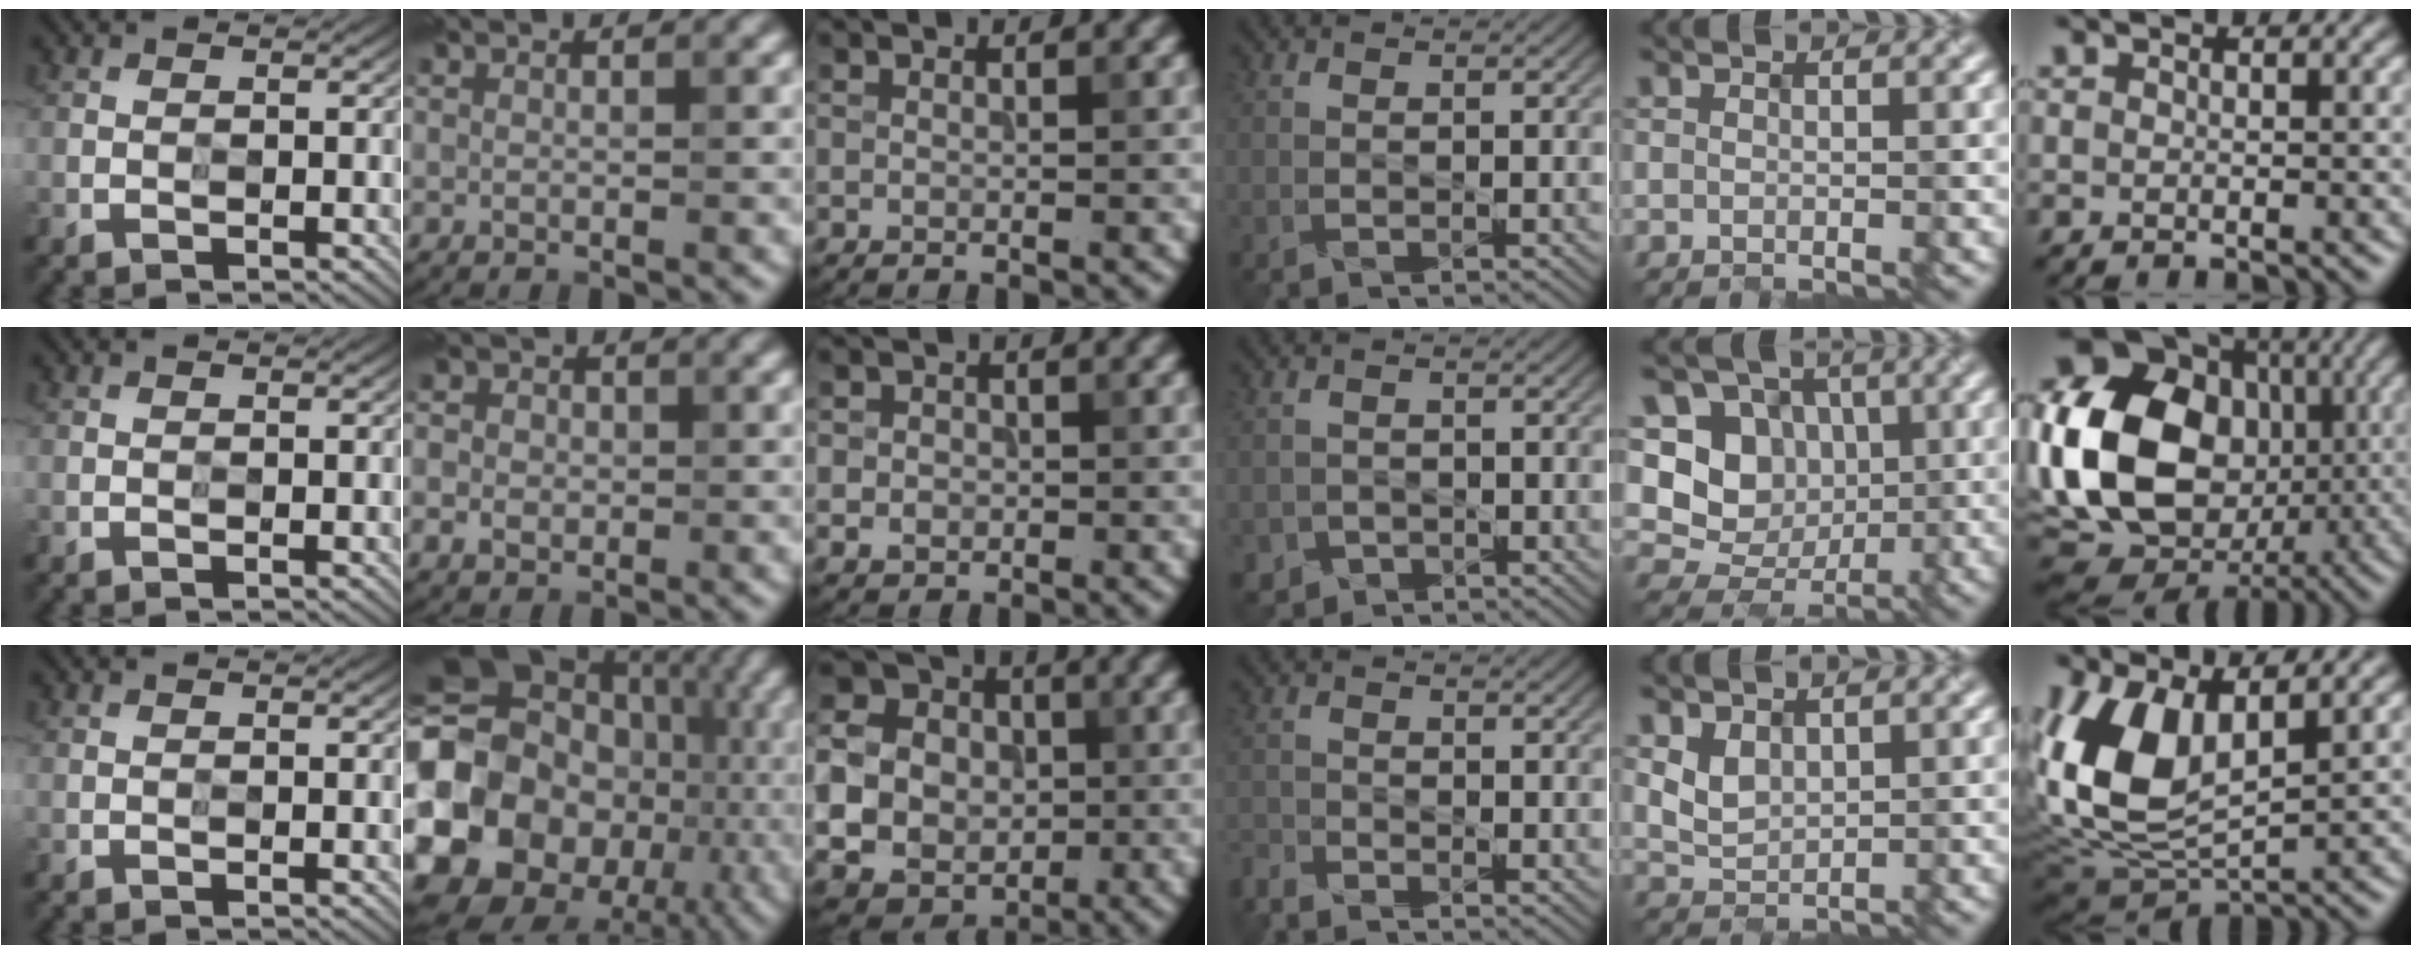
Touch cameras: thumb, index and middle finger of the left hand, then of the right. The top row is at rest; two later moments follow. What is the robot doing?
{"motion": "wipe", "object": "whiteboard"}